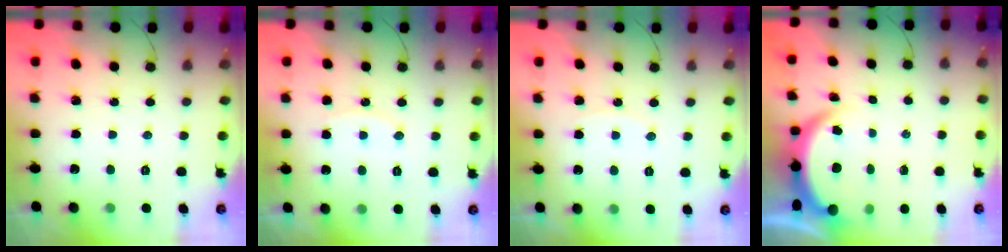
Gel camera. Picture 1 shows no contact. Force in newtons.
{"total": 6.5, "press": 6.5, "slide": 0.5}
{"total": 3.1, "press": 3.0, "slide": 0.6}
{"total": 3.8, "press": 3.8, "slide": 0.2}